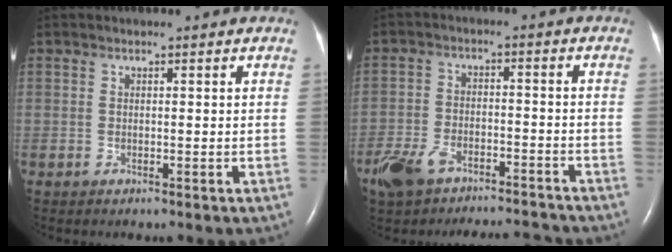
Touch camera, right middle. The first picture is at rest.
{"total": 10.7, "force": [-8.9, 4.2, 4.2], "torque": [-0.086, 0.011, -0.144]}